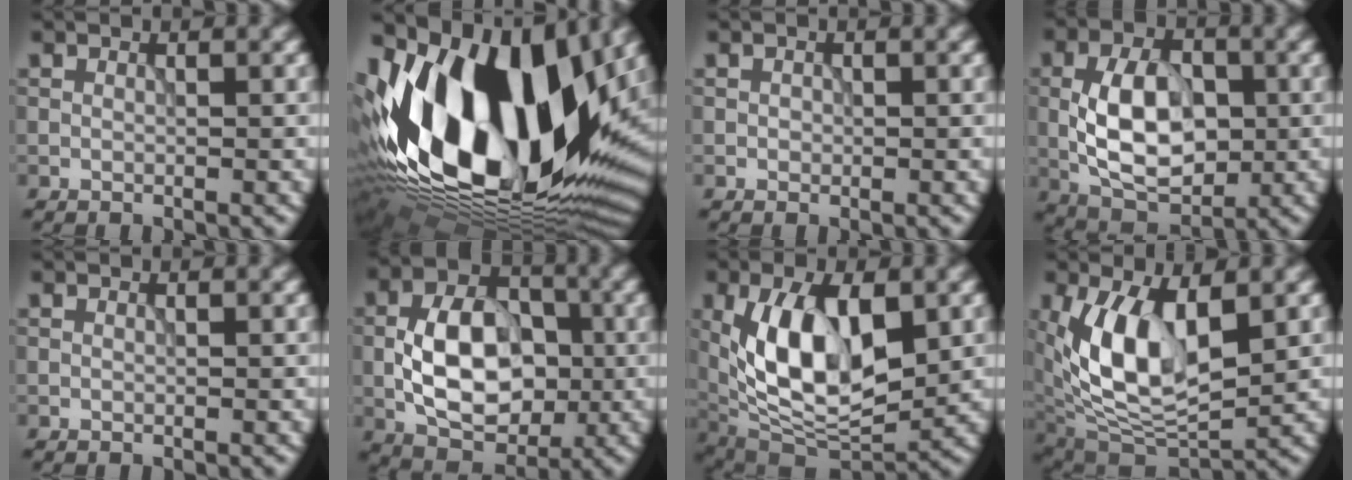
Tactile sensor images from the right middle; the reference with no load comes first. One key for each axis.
{"total": 19.5, "fx": 1.4, "fy": 11.1, "fz": 16.0, "tx": -0.299, "ty": 0.000, "tz": 0.008}
{"total": 0.5, "fx": -0.1, "fy": 0.5, "fz": 0.2, "tx": -0.004, "ty": -0.003, "tz": -0.003}
{"total": 7.8, "fx": -0.7, "fy": 4.5, "fz": 6.3, "tx": -0.119, "ty": 0.002, "tz": -0.019}
{"total": 0.0}
{"total": 8.4, "fx": -1.4, "fy": 5.3, "fz": 6.4, "tx": -0.113, "ty": 0.008, "tz": -0.028}
{"total": 10.4, "fx": 0.8, "fy": 5.1, "fz": 9.0, "tx": -0.165, "ty": -0.002, "tz": 0.011}
{"total": 9.3, "fx": 1.4, "fy": 4.8, "fz": 7.9, "tx": -0.159, "ty": -0.011, "tz": 0.024}